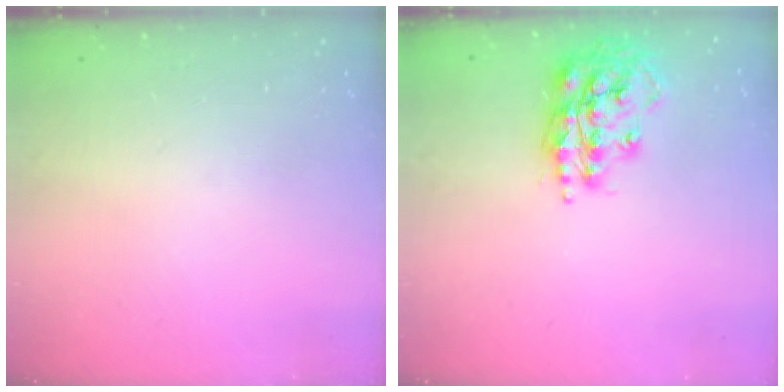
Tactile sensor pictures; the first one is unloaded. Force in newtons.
{"total": 16.2, "press": 16.2, "slide": 1.4}